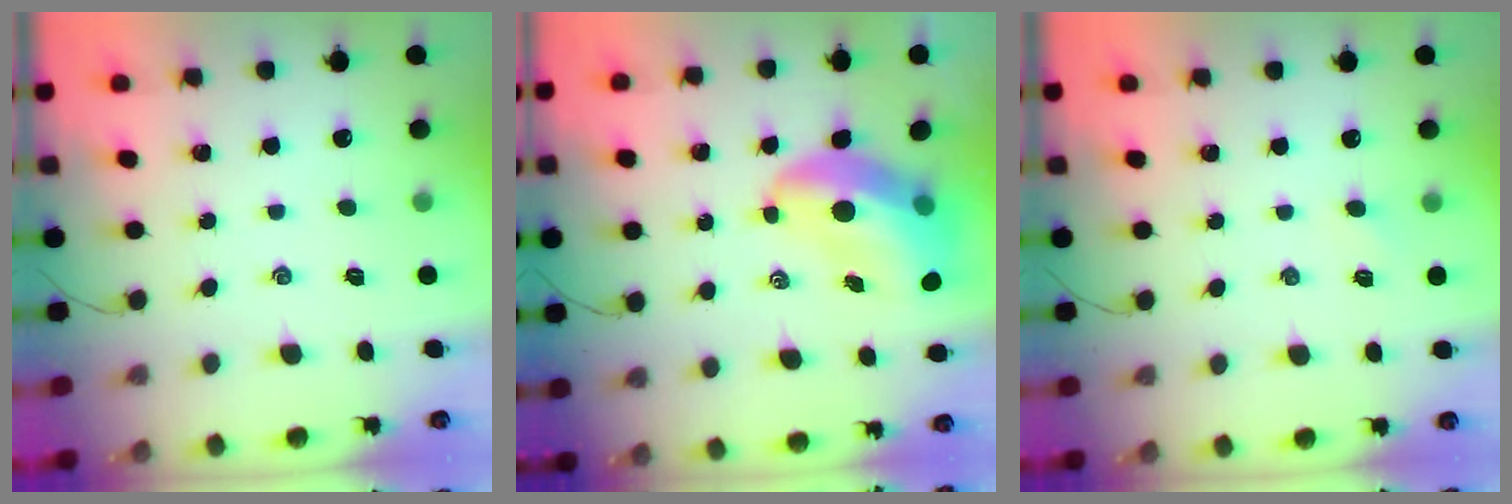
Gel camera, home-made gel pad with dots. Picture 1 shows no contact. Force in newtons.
{"total": 12.6, "press": 12.0, "slide": 3.9}
{"total": 1.4, "press": 1.3, "slide": 0.4}